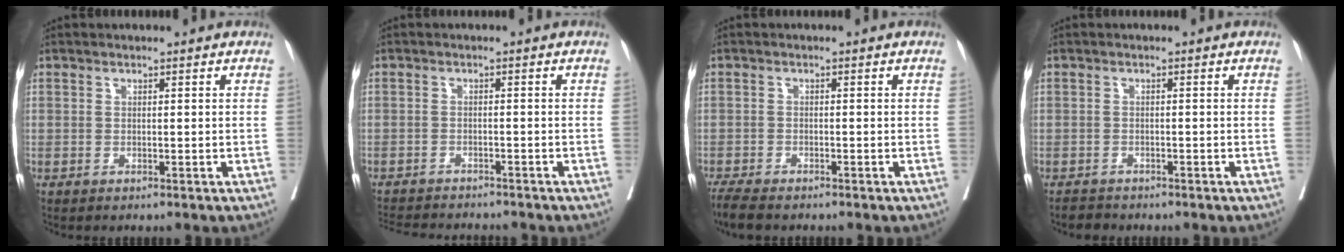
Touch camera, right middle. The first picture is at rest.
{"total": 10.6, "force": [-9.9, 1.7, 3.5], "torque": [-0.060, -0.006, -0.136]}
{"total": 4.7, "force": [-4.1, 0.7, 2.3], "torque": [-0.045, -0.014, -0.070]}
{"total": 2.1, "force": [-1.9, 0.8, 0.0], "torque": [-0.004, -0.003, -0.034]}